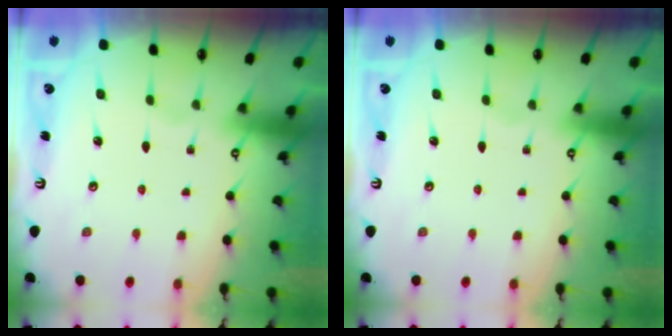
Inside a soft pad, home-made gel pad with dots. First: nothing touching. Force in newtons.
{"total": 0.0}